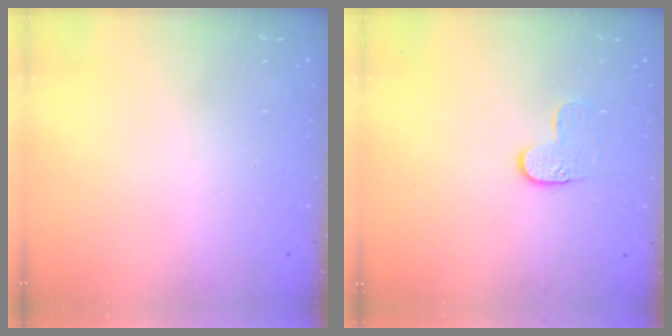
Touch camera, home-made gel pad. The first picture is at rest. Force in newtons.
{"total": 5.4, "press": 5.4, "slide": 0.3}